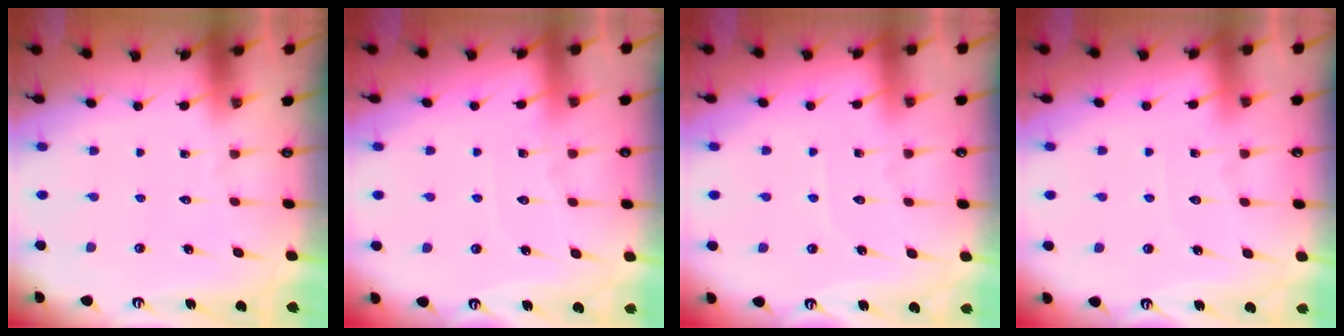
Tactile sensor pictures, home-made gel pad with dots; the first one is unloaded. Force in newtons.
{"total": 3.7, "press": 3.6, "slide": 0.5}
{"total": 2.9, "press": 2.9, "slide": 0.4}
{"total": 4.4, "press": 4.4, "slide": 0.6}